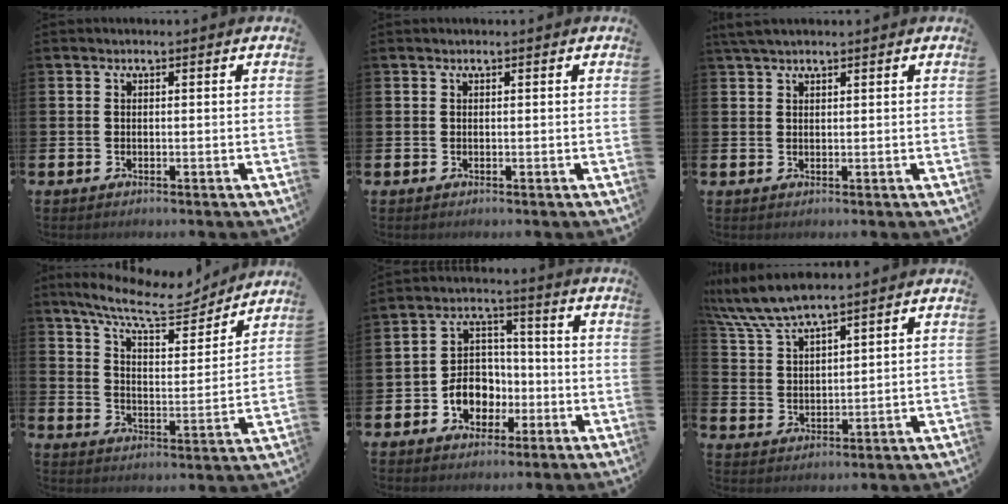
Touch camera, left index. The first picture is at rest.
{"total": 0.0}
{"total": 2.7, "force": [2.2, 0.7, 1.3], "torque": [-0.029, 0.002, 0.041]}
{"total": 11.1, "force": [9.6, 2.6, 4.8], "torque": [-0.107, -0.053, 0.165]}
{"total": 6.5, "force": [-2.1, 5.6, 2.6], "torque": [-0.052, 0.010, -0.044]}
{"total": 6.8, "force": [6.3, 0.8, 2.3], "torque": [-0.072, -0.022, 0.116]}